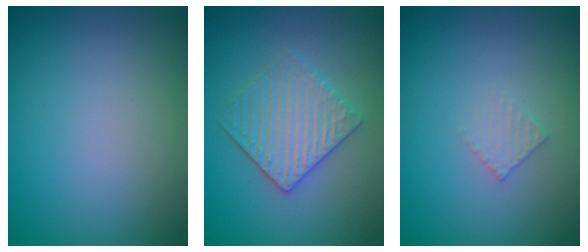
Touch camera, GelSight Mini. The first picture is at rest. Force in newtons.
{"total": 3.1, "press": 3.1, "slide": 0.7}
{"total": 1.1, "press": 1.1, "slide": 0.0}